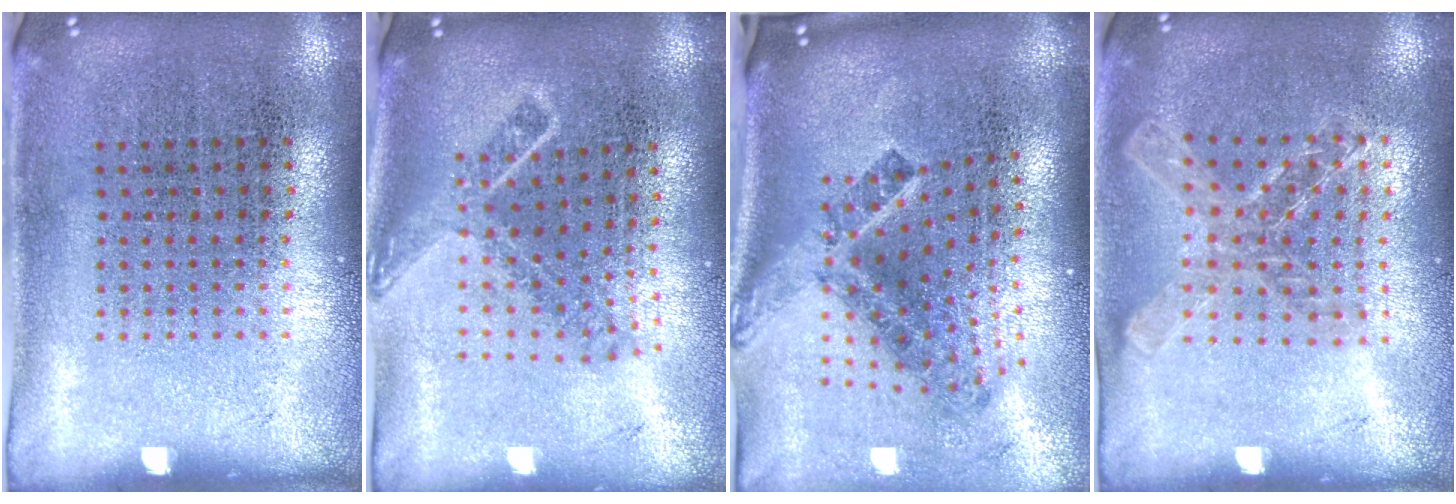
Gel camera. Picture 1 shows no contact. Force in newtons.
{"total": 1.8, "press": 1.3, "slide": 1.3}
{"total": 2.8, "press": 1.7, "slide": 2.2}
{"total": 1.4, "press": 1.3, "slide": 0.4}